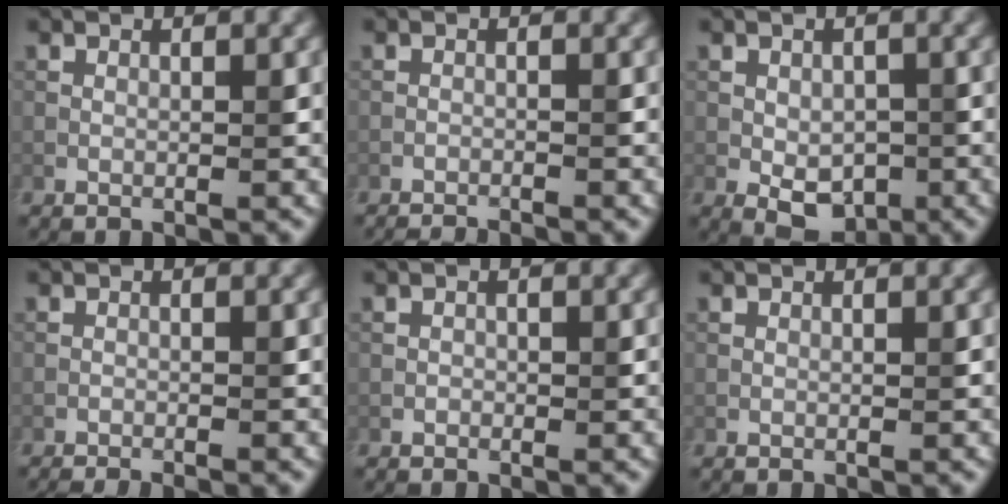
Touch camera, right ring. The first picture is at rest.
{"total": 1.6, "force": [-1.5, 0.1, 0.6], "torque": [-0.004, 0.008, -0.028]}
{"total": 3.6, "force": [-1.2, 2.3, 2.4], "torque": [-0.047, -0.010, -0.012]}
{"total": 1.6, "force": [-1.2, 0.3, 1.0], "torque": [-0.011, 0.005, -0.021]}
{"total": 0.6, "force": [-0.5, 0.4, -0.1], "torque": [0.005, -0.002, -0.006]}
{"total": 0.0}